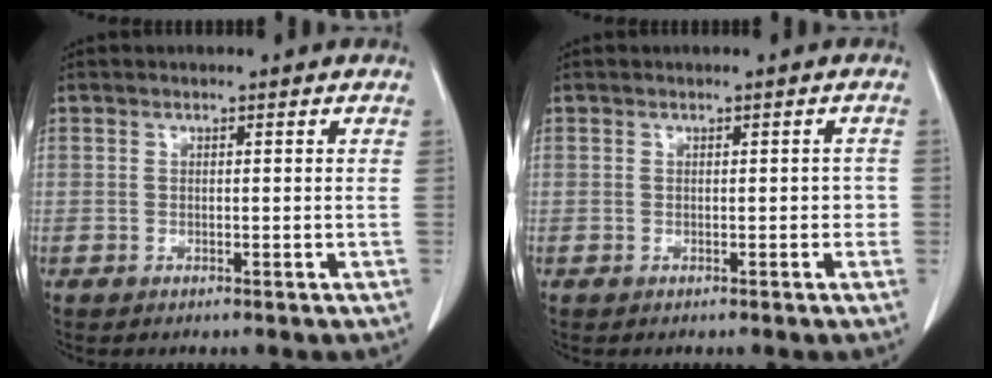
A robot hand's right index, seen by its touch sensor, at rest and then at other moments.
{"total": 1.3, "force": [0.0, 0.9, 0.9], "torque": [-0.004, 0.012, 0.002]}